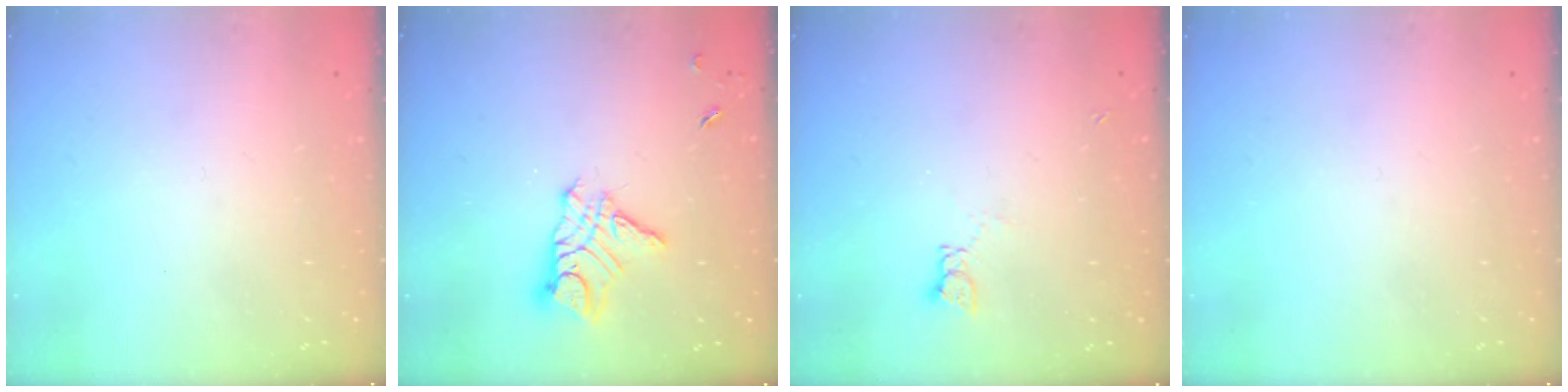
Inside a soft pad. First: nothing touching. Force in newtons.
{"total": 10.1, "press": 10.1, "slide": 0.8}
{"total": 2.0, "press": 2.0, "slide": 0.3}
{"total": 0.0}